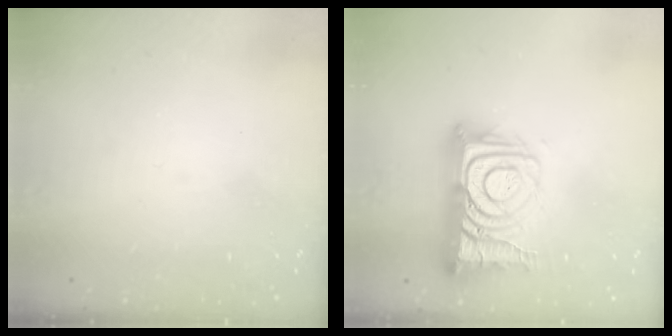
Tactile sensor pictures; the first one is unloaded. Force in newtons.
{"total": 17.6, "press": 17.5, "slide": 1.6}